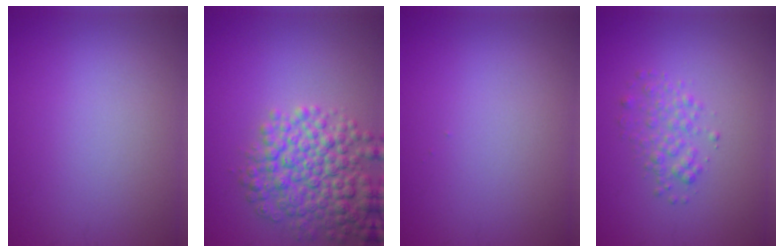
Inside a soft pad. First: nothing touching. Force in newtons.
{"total": 6.5, "press": 6.5, "slide": 0.2}
{"total": 0.0}
{"total": 2.0, "press": 2.0, "slide": 0.1}